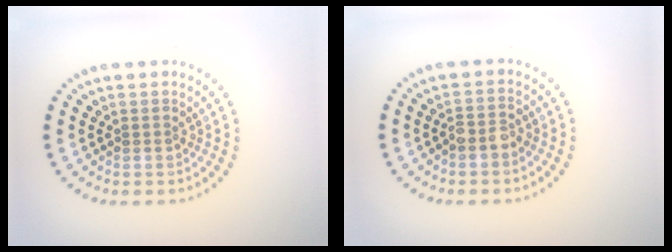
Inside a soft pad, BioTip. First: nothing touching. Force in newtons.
{"total": 1.5, "press": 1.5, "slide": 0.5}